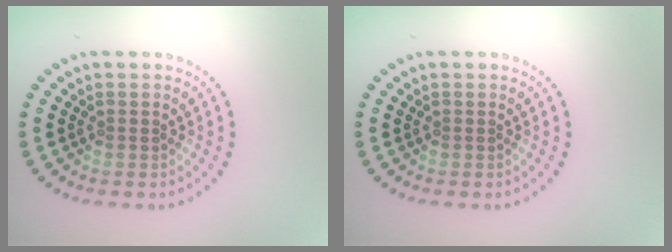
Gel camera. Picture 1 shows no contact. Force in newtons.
{"total": 0.0}